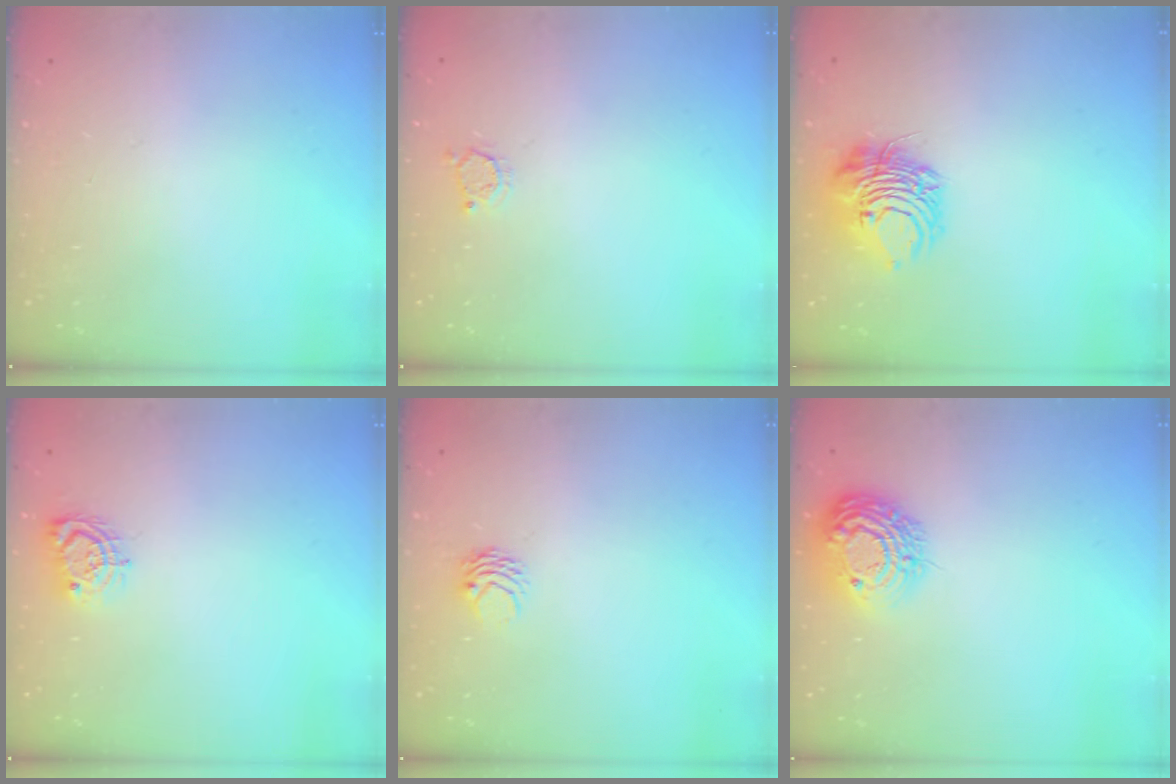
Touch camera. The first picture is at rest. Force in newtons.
{"total": 2.5, "press": 2.5, "slide": 0.3}
{"total": 8.7, "press": 8.6, "slide": 1.2}
{"total": 6.9, "press": 6.9, "slide": 0.2}
{"total": 3.2, "press": 3.2, "slide": 0.3}
{"total": 13.7, "press": 13.6, "slide": 1.1}